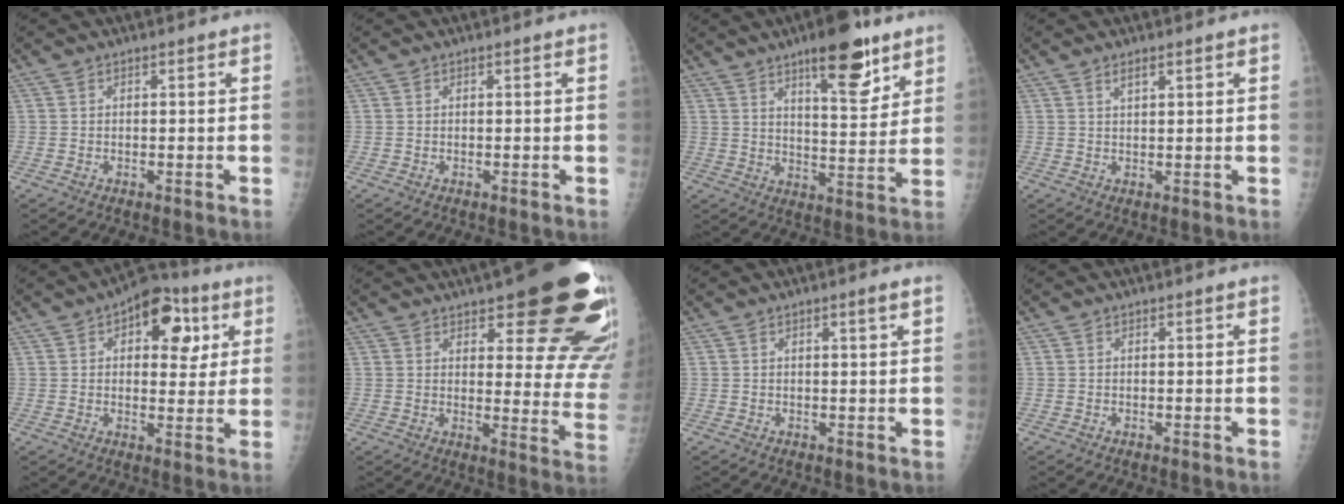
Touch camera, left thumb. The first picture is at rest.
{"total": 0.0}
{"total": 13.4, "force": [8.4, 4.2, 9.5], "torque": [-0.109, -0.049, 0.124]}
{"total": 1.7, "force": [1.1, 0.5, 1.1], "torque": [-0.015, -0.006, 0.020]}
{"total": 12.3, "force": [4.7, 7.1, 8.9], "torque": [-0.069, 0.001, 0.058]}
{"total": 24.4, "force": [15.1, 7.1, 17.8], "torque": [-0.161, -0.066, 0.183]}
{"total": 1.4, "force": [0.7, -0.1, 1.2], "torque": [-0.019, -0.003, 0.011]}
{"total": 0.0}